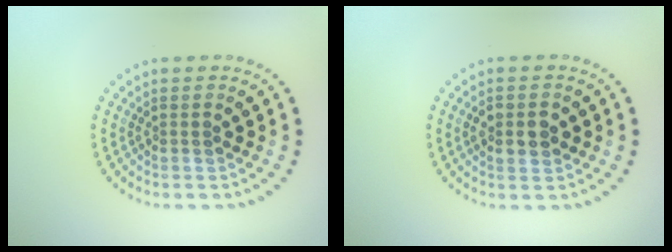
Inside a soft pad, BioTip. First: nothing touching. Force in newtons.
{"total": 2.7, "press": 2.7, "slide": 0.1}